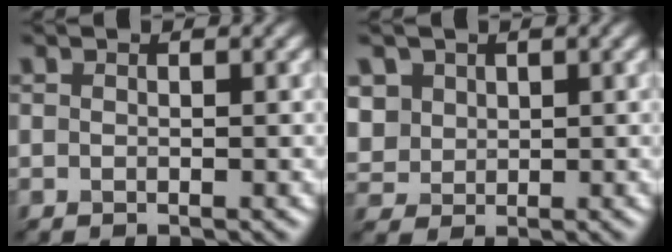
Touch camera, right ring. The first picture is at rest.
{"total": 2.4, "force": [1.4, 1.9, -0.1], "torque": [-0.030, 0.009, 0.056]}